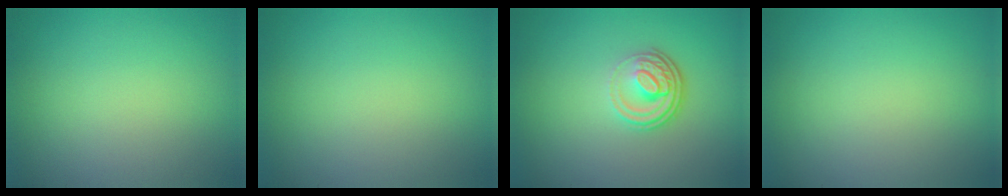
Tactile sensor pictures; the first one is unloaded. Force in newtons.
{"total": 0.0}
{"total": 3.8, "press": 2.7, "slide": 2.7}
{"total": 0.0}